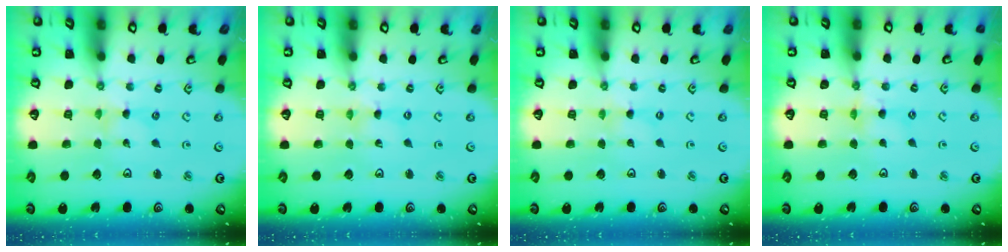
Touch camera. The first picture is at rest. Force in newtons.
{"total": 0.0}
{"total": 0.0}
{"total": 1.7, "press": 1.7, "slide": 0.2}